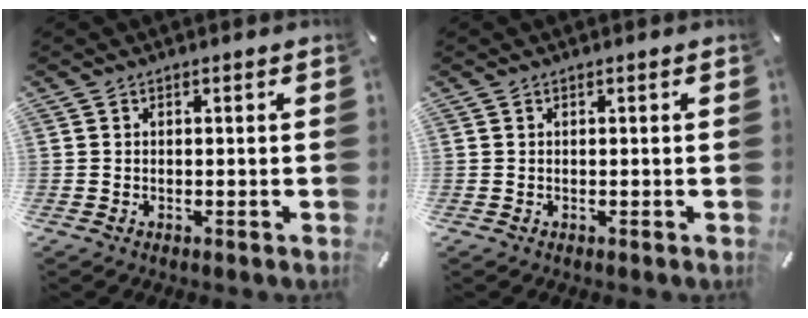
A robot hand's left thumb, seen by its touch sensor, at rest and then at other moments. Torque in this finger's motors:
{"motor_torque": [-0.05, 0.04, 0.03, -0.03, 0.00]}